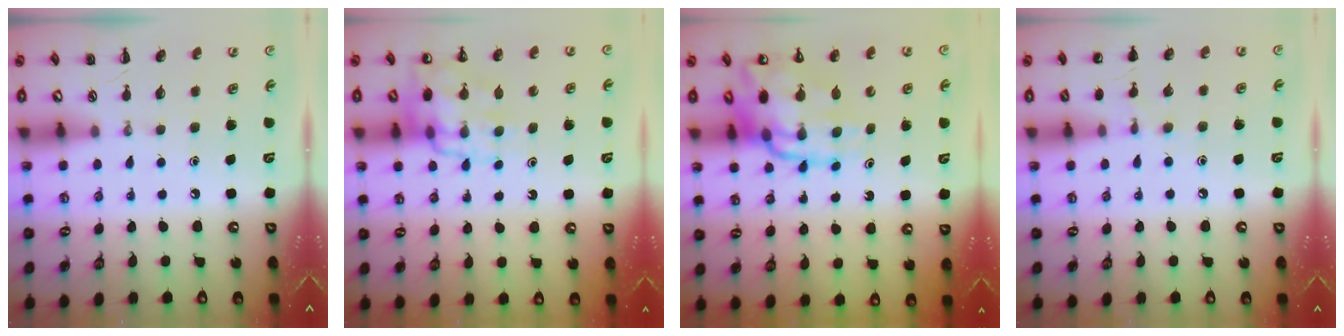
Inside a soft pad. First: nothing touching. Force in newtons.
{"total": 12.3, "press": 11.9, "slide": 2.9}
{"total": 15.3, "press": 14.7, "slide": 4.2}
{"total": 6.6, "press": 6.3, "slide": 2.0}